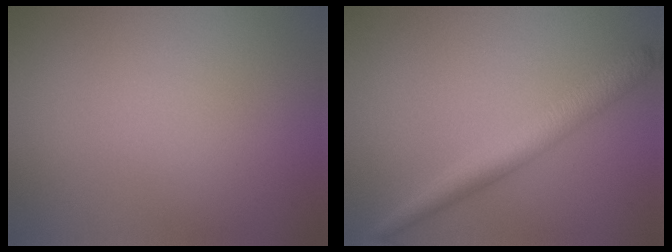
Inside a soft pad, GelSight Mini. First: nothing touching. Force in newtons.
{"total": 3.6, "press": 3.6, "slide": 0.0}